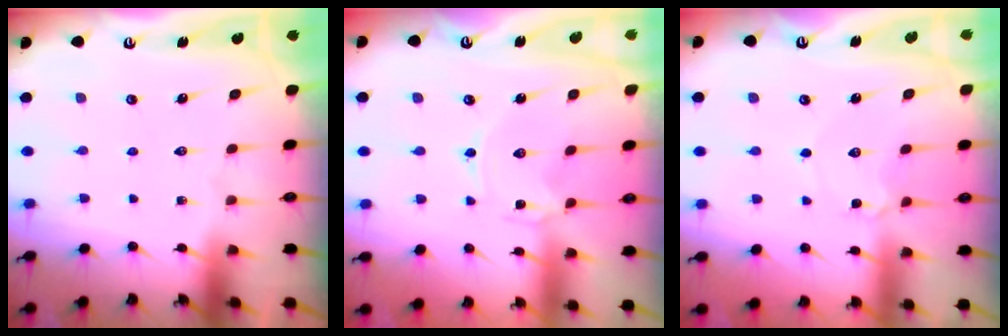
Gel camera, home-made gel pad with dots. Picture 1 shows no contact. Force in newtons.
{"total": 0.0}
{"total": 2.6, "press": 2.6, "slide": 0.3}